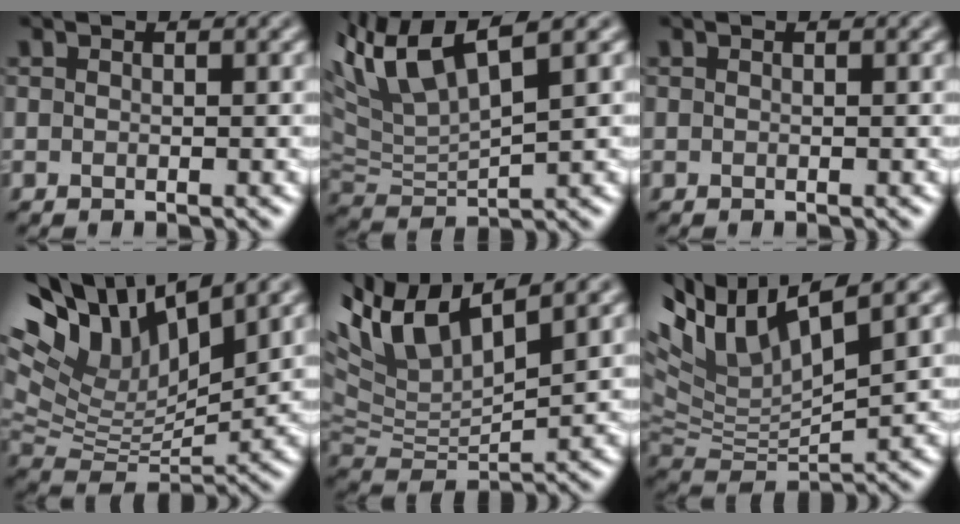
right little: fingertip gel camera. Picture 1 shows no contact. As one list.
[{"total": 6.6, "force": [5.4, 0.2, 3.9], "torque": [-0.089, 0.030, 0.100]}, {"total": 0.0}, {"total": 11.8, "force": [9.2, 2.3, 7.0], "torque": [-0.165, 0.042, 0.158]}, {"total": 9.6, "force": [7.3, 2.3, 5.9], "torque": [-0.144, 0.048, 0.135]}, {"total": 9.1, "force": [6.7, 1.2, 6.0], "torque": [-0.147, 0.030, 0.124]}]